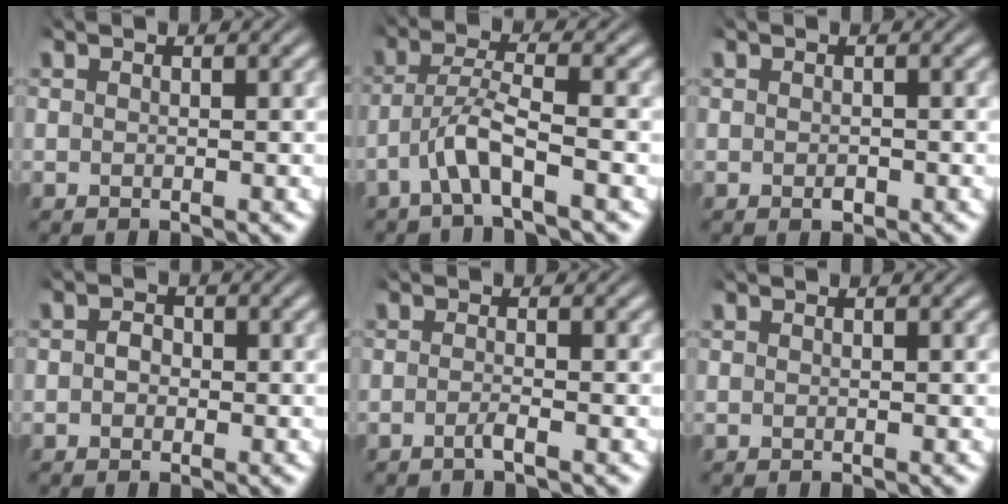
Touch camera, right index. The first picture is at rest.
{"total": 3.3, "force": [-1.8, 0.3, 2.7], "torque": [-0.057, -0.004, -0.030]}
{"total": 0.8, "force": [-0.5, 0.4, 0.5], "torque": [-0.010, -0.008, -0.004]}
{"total": 1.2, "force": [-0.4, 0.9, 0.5], "torque": [-0.013, -0.007, -0.006]}
{"total": 1.2, "force": [-1.0, -0.1, 0.6], "torque": [-0.012, 0.000, -0.023]}
{"total": 0.0}